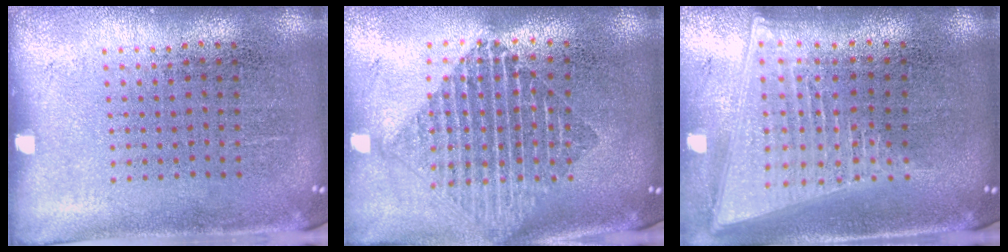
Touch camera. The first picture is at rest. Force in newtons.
{"total": 1.8, "press": 1.5, "slide": 1.0}
{"total": 2.1, "press": 1.7, "slide": 1.1}